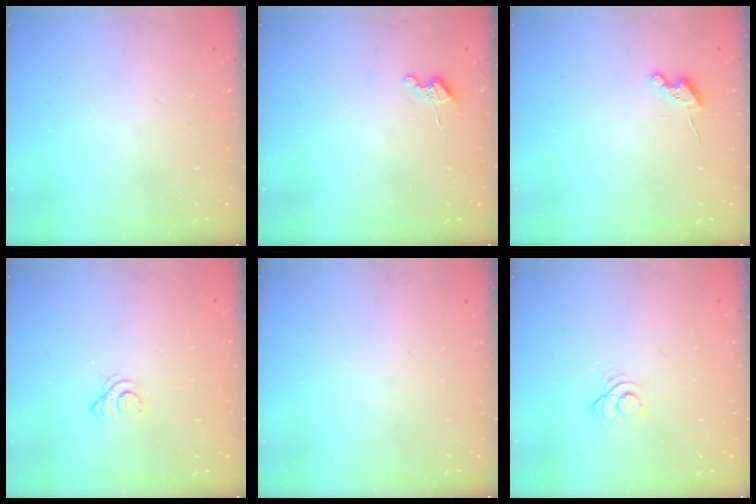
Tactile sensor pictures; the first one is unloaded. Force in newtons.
{"total": 3.8, "press": 3.7, "slide": 0.5}
{"total": 5.1, "press": 5.1, "slide": 0.6}
{"total": 2.9, "press": 2.9, "slide": 0.4}
{"total": 0.0}
{"total": 2.5, "press": 2.5, "slide": 0.3}